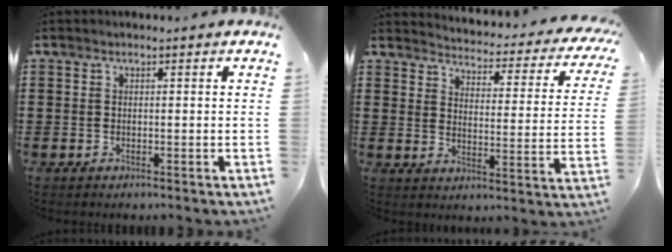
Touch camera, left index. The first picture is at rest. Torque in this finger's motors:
{"motor_torque": [2.14, 0.00, 1.05, 0.08]}